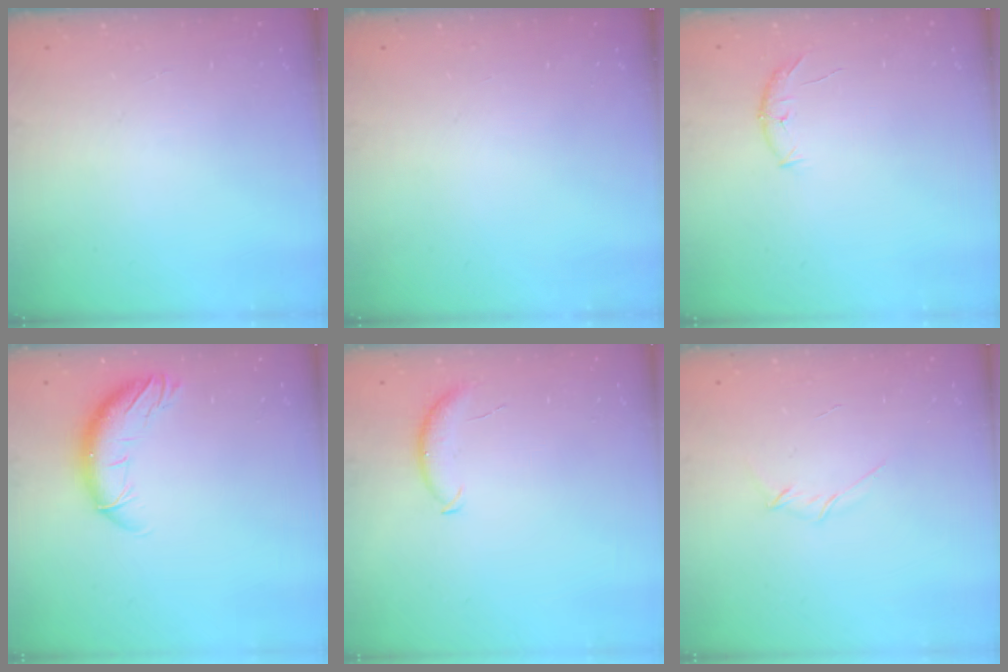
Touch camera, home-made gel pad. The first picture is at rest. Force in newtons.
{"total": 0.0}
{"total": 7.7, "press": 7.6, "slide": 1.2}
{"total": 10.2, "press": 10.0, "slide": 2.0}
{"total": 6.9, "press": 6.9, "slide": 0.5}
{"total": 2.6, "press": 2.5, "slide": 0.8}